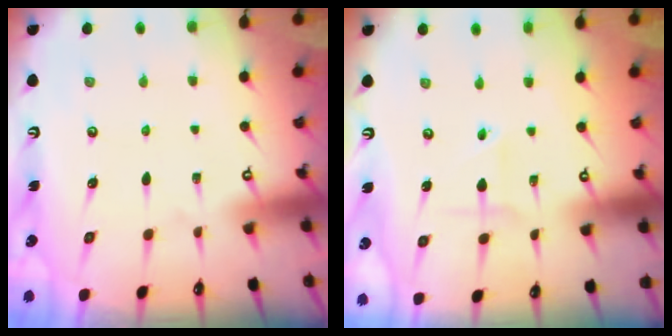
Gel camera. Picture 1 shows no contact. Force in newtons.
{"total": 1.9, "press": 1.8, "slide": 0.5}